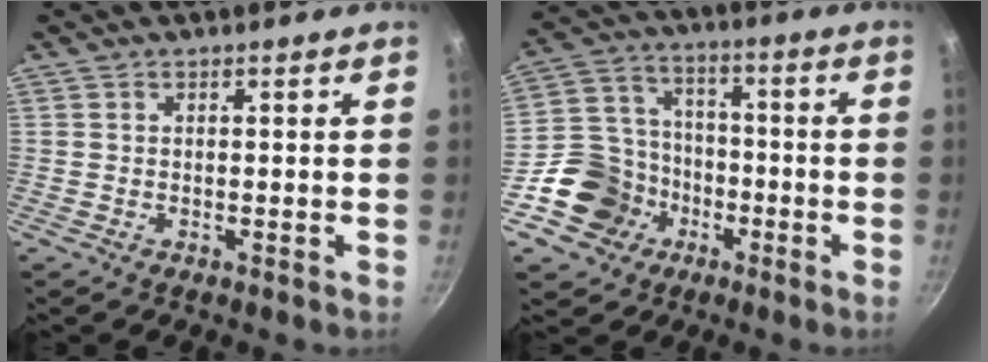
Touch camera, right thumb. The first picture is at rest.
{"total": 13.8, "force": [-5.9, 11.5, 4.8], "torque": [-0.063, 0.046, -0.107]}